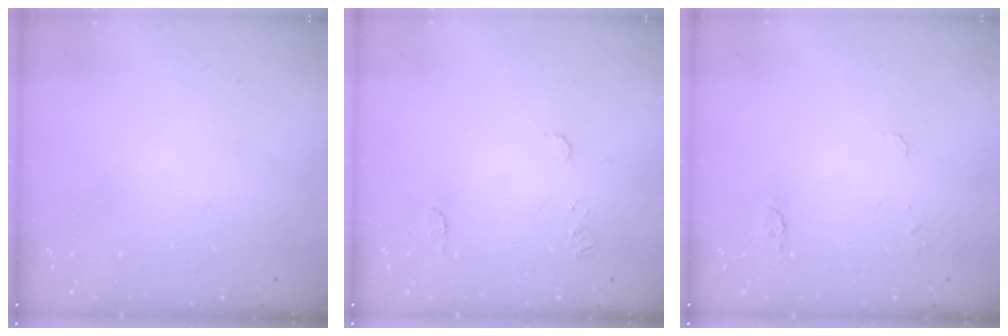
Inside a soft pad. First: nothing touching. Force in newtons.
{"total": 7.1, "press": 7.0, "slide": 0.7}
{"total": 5.2, "press": 5.1, "slide": 0.5}